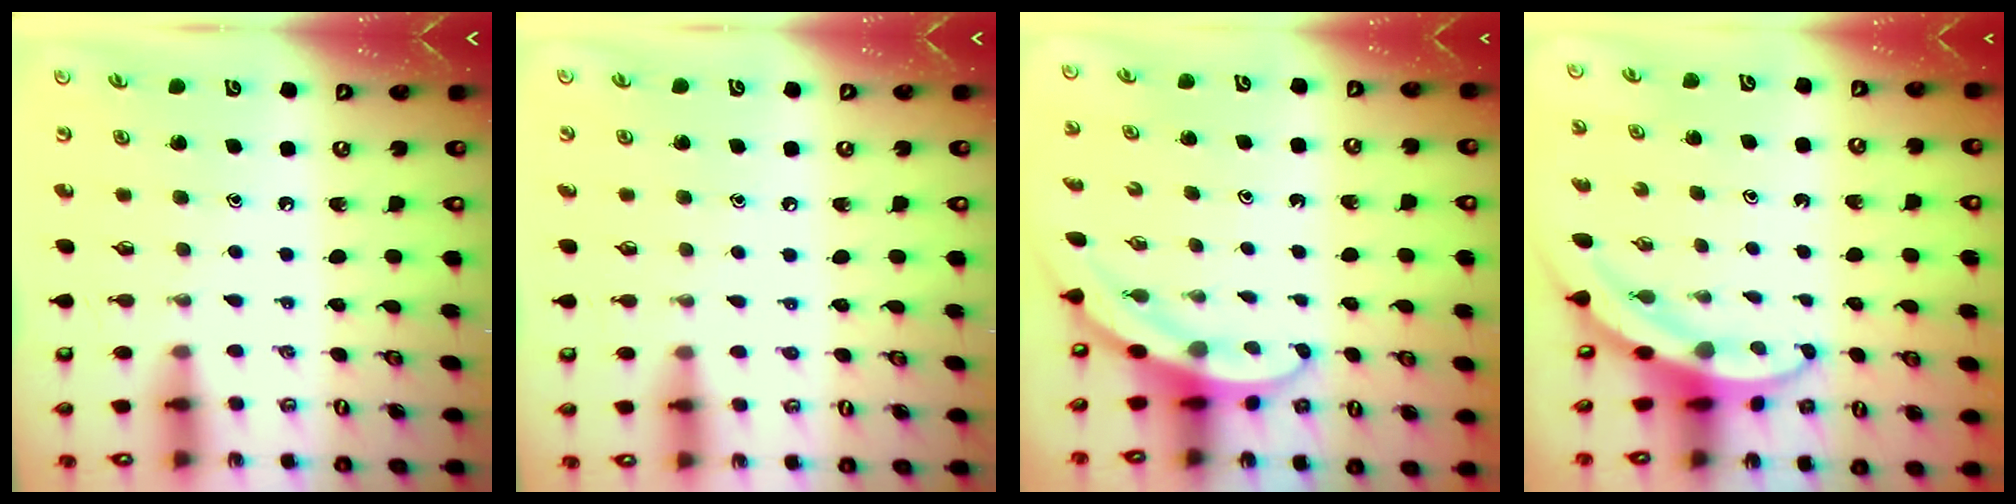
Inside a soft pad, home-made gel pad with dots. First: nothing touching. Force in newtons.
{"total": 2.3, "press": 2.3, "slide": 0.3}
{"total": 3.1, "press": 3.1, "slide": 0.1}
{"total": 3.8, "press": 3.8, "slide": 0.5}